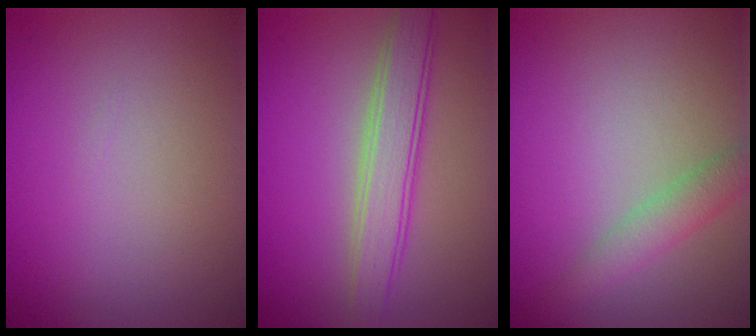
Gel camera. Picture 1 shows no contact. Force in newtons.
{"total": 4.2, "press": 4.2, "slide": 0.2}
{"total": 2.4, "press": 2.4, "slide": 0.1}